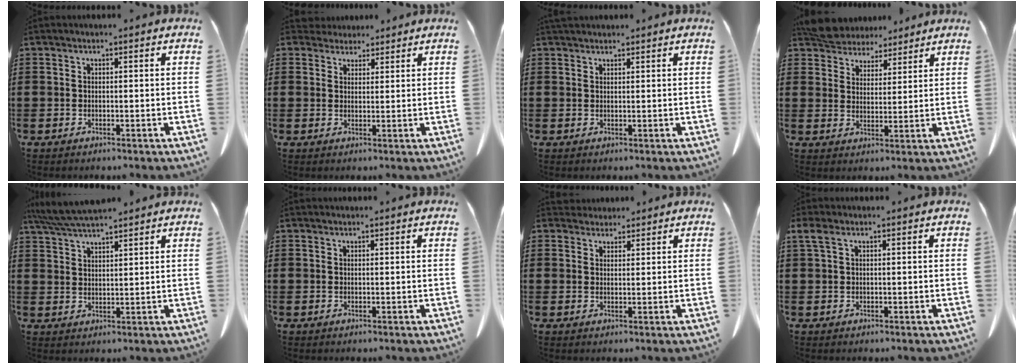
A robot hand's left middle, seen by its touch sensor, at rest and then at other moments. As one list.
[{"total": 2.6, "force": [2.3, 1.1, 0.1], "torque": [-0.002, -0.002, 0.044]}, {"total": 1.2, "force": [1.2, 0.3, 0.2], "torque": [-0.008, -0.001, 0.024]}, {"total": 6.0, "force": [5.7, 1.8, 0.5], "torque": [-0.037, -0.021, 0.108]}, {"total": 5.3, "force": [4.7, 0.6, 2.4], "torque": [-0.061, -0.012, 0.089]}, {"total": 0.0}, {"total": 2.2, "force": [2.1, 0.9, 0.1], "torque": [0.000, -0.002, 0.039]}, {"total": 2.0, "force": [0.7, 0.9, 1.7], "torque": [-0.045, 0.003, 0.009]}]